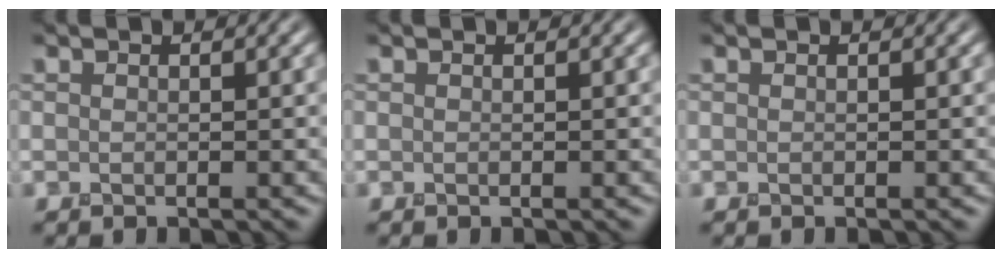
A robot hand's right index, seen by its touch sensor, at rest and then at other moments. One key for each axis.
{"total": 0.0}
{"total": 0.0}